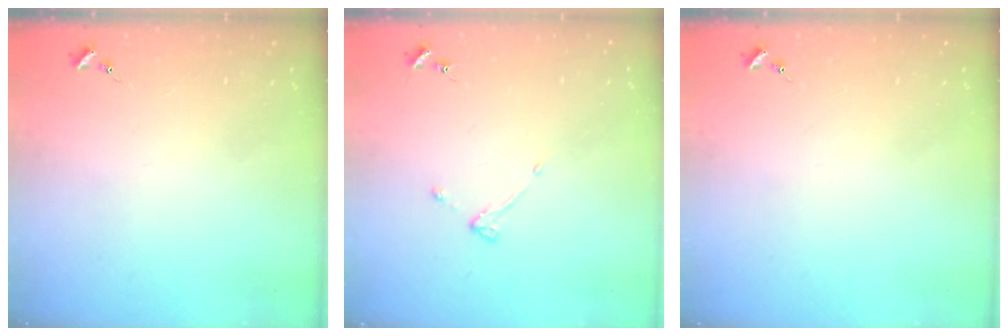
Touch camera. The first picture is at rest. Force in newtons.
{"total": 3.1, "press": 3.0, "slide": 0.5}
{"total": 0.0}